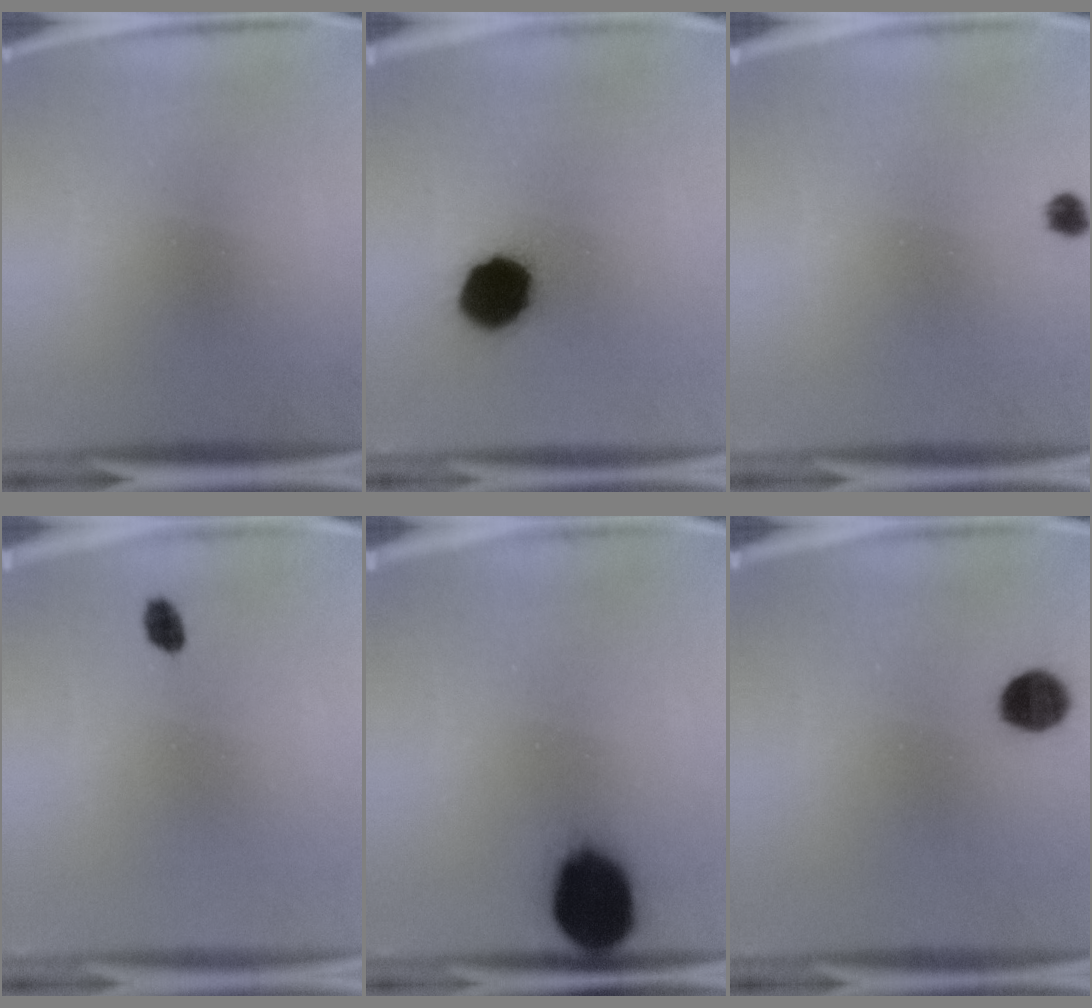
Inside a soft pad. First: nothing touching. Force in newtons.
{"total": 14.1}
{"total": 1.8}
{"total": 2.1}
{"total": 17.5}
{"total": 6.7}